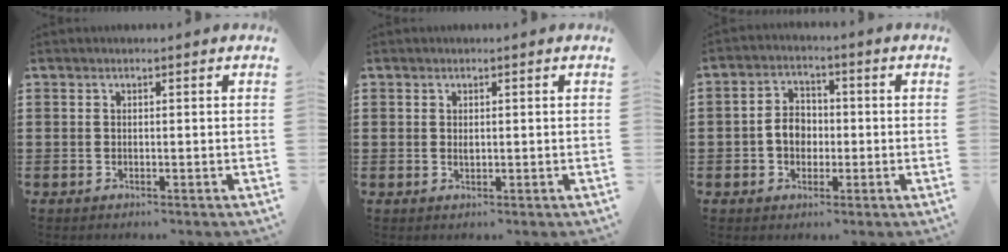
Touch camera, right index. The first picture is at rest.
{"total": 0.8, "force": [0.2, 0.6, 0.5], "torque": [-0.012, 0.003, 0.005]}
{"total": 4.6, "force": [-0.7, 3.6, 2.8], "torque": [-0.059, 0.011, -0.016]}